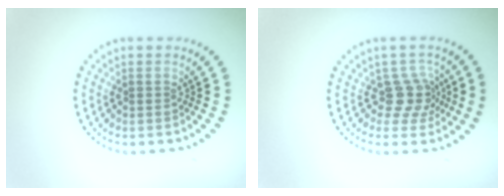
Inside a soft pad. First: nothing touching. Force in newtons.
{"total": 2.6, "press": 2.1, "slide": 1.7}